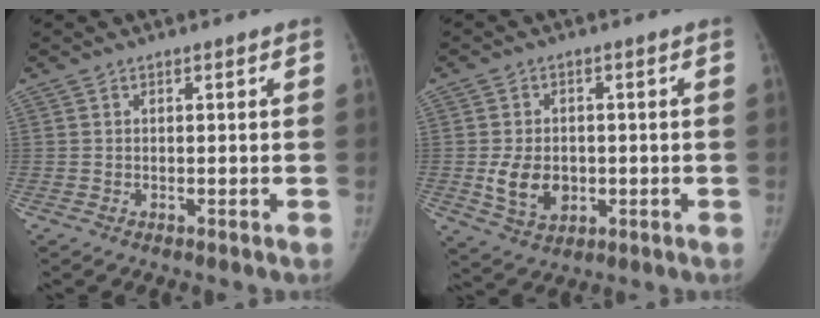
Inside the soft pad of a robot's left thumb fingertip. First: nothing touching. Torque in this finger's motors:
{"motor_torque": [0.11, 0.14, 0.78, 0.03, 0.03]}